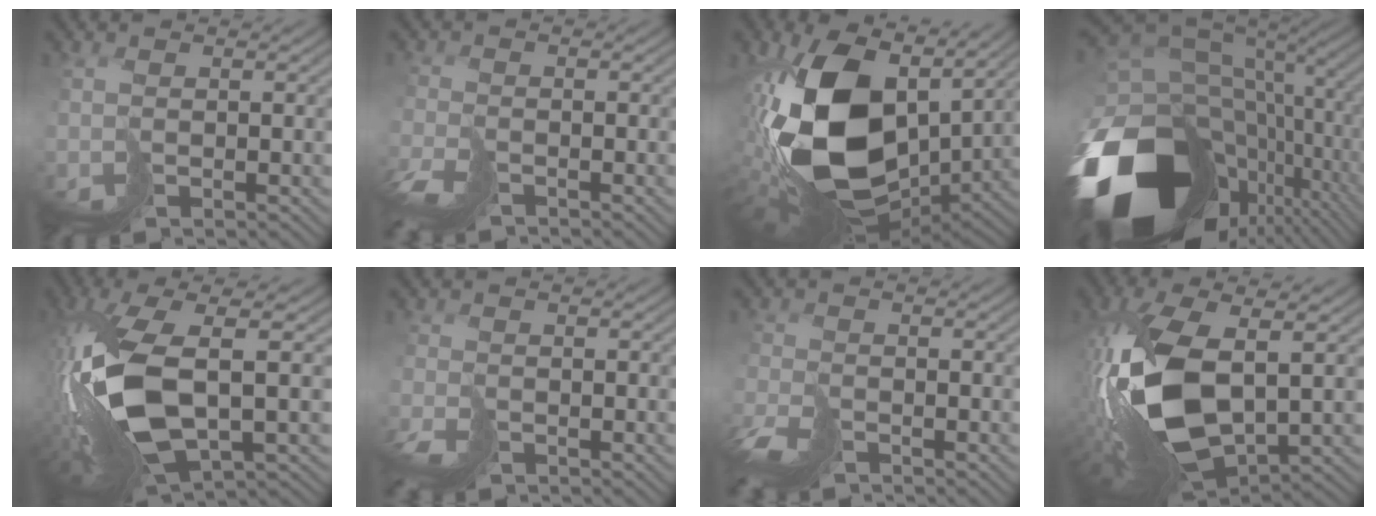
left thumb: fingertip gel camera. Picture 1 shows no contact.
{"total": 4.5, "force": [-3.8, 1.6, 1.6], "torque": [-0.041, -0.015, -0.083]}
{"total": 17.8, "force": [3.3, 11.9, 12.8], "torque": [-0.281, -0.025, 0.064]}
{"total": 20.0, "force": [-6.8, 14.0, 12.6], "torque": [-0.289, -0.047, -0.056]}
{"total": 13.0, "force": [-0.7, 5.2, 11.9], "torque": [-0.282, -0.006, -0.007]}
{"total": 3.6, "force": [-3.1, 1.4, 1.2], "torque": [-0.027, -0.014, -0.067]}
{"total": 5.0, "force": [-4.3, 1.8, 1.8], "torque": [-0.045, -0.015, -0.092]}
{"total": 13.8, "force": [-0.3, 7.0, 11.9], "torque": [-0.283, -0.008, 0.000]}